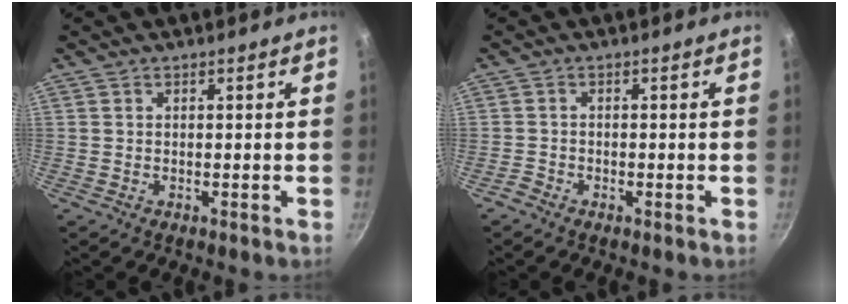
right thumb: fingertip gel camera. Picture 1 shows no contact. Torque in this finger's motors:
{"motor_torque": [0.35, -0.11, -0.36, 0.01, 0.01]}